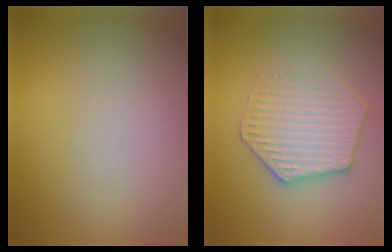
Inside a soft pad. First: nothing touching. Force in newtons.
{"total": 3.7, "press": 3.6, "slide": 1.0}